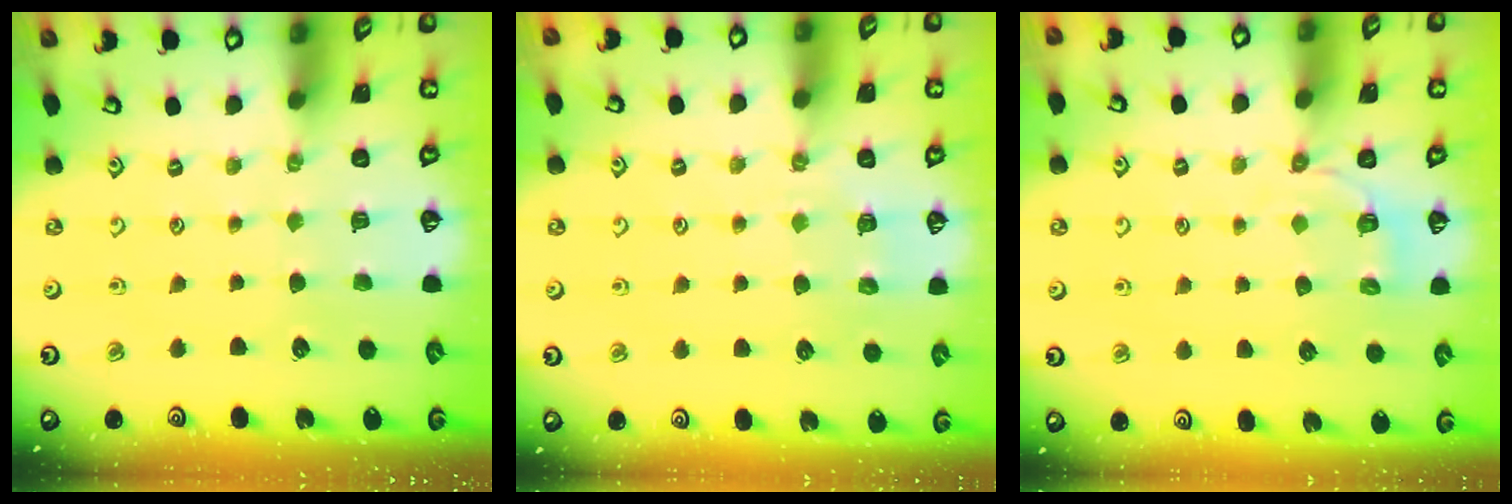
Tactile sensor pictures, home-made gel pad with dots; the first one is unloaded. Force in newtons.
{"total": 4.2, "press": 4.1, "slide": 0.9}
{"total": 3.8, "press": 3.2, "slide": 2.1}